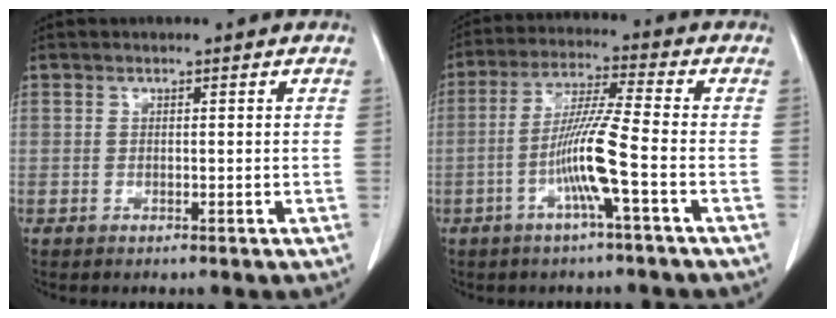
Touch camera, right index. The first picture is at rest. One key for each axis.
{"total": 8.9, "fx": -2.9, "fy": -0.8, "fz": 8.4, "tx": -0.167, "ty": -0.001, "tz": -0.059}